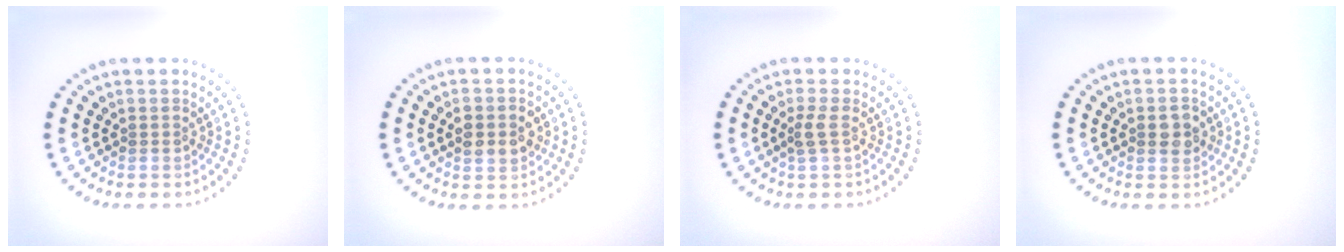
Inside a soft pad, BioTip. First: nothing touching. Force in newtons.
{"total": 3.1, "press": 3.1, "slide": 0.1}
{"total": 1.3, "press": 1.0, "slide": 0.8}
{"total": 1.9, "press": 1.9, "slide": 0.3}